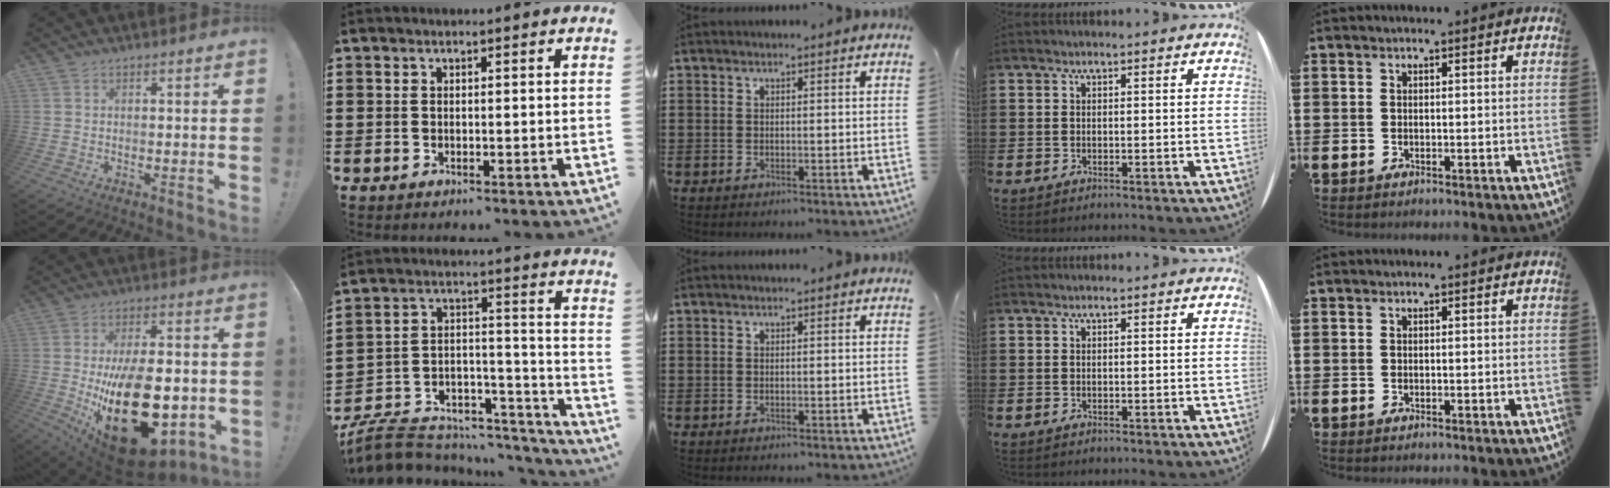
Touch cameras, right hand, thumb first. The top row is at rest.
{"thumb": {"total": 29.1, "force": [-4.3, 15.3, 24.4], "torque": [-0.408, 0.004, -0.048]}, "index": {"total": 7.4, "force": [-6.7, 2.7, 1.9], "torque": [-0.043, 0.002, -0.130]}}